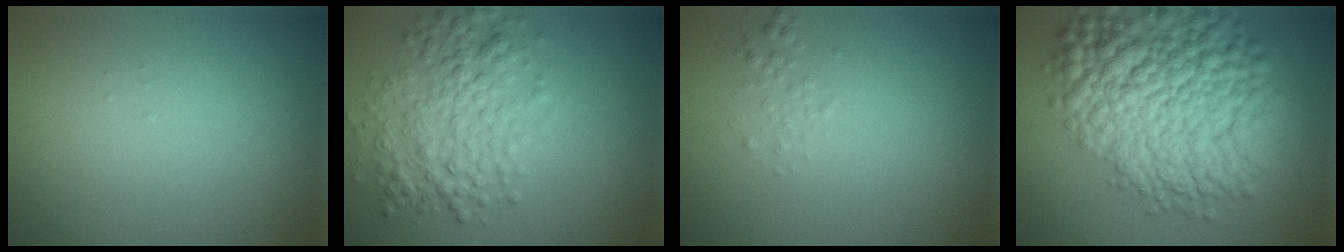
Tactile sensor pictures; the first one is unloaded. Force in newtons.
{"total": 5.5, "press": 5.5, "slide": 0.1}
{"total": 0.9, "press": 0.9, "slide": 0.1}
{"total": 13.0, "press": 12.9, "slide": 0.5}